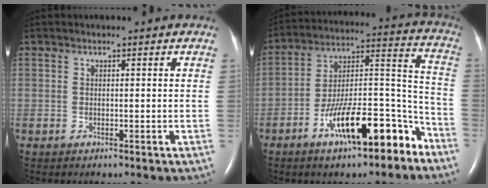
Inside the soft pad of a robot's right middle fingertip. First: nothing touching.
{"total": 16.2, "force": [-9.9, 4.3, 12.1], "torque": [-0.195, 0.024, -0.157]}